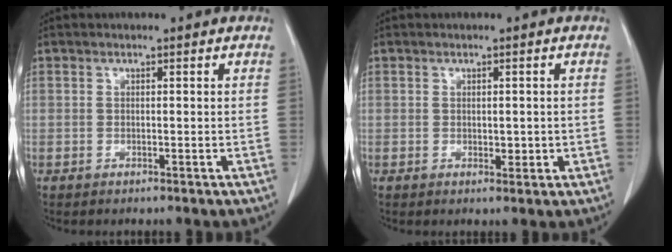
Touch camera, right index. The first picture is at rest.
{"total": 1.9, "force": [-0.1, 1.1, 1.5], "torque": [-0.018, -0.003, 0.004]}